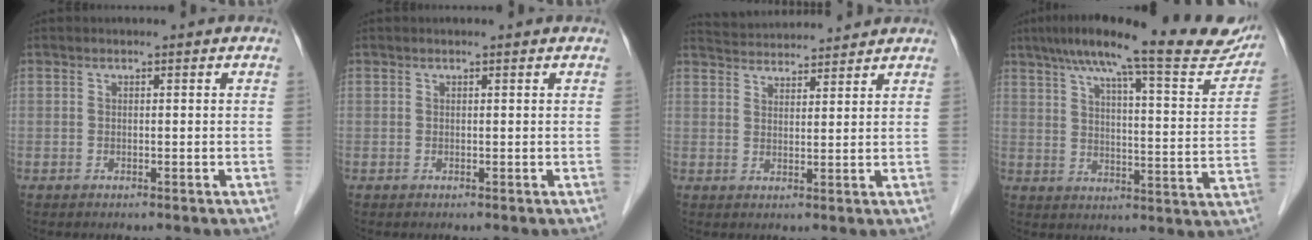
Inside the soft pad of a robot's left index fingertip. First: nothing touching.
{"total": 0.0}
{"total": 8.0, "force": [7.8, 0.7, 1.3], "torque": [-0.030, 0.031, 0.121]}
{"total": 23.5, "force": [19.6, 2.9, 12.6], "torque": [-0.184, -0.004, 0.248]}